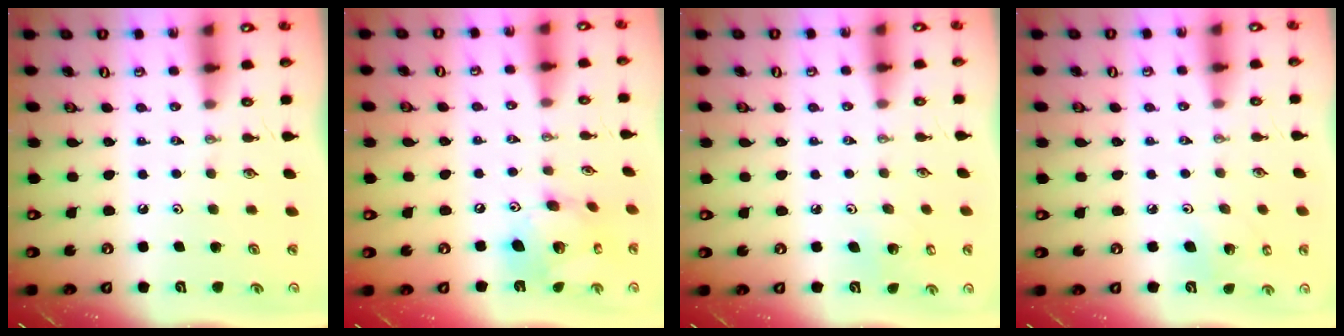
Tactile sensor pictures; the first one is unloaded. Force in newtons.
{"total": 15.6, "press": 15.5, "slide": 1.6}
{"total": 3.8, "press": 3.8, "slide": 0.3}
{"total": 5.4, "press": 5.0, "slide": 2.1}